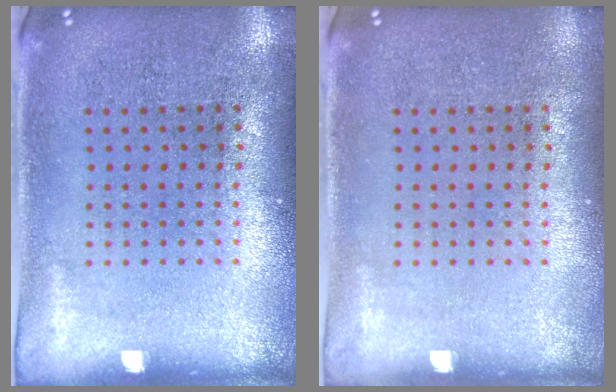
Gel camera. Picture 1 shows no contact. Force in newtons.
{"total": 0.0}